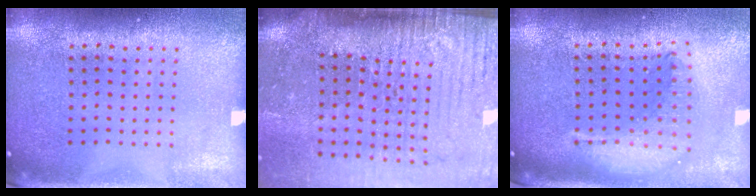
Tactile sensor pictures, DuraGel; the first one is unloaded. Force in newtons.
{"total": 5.1, "press": 4.3, "slide": 2.8}
{"total": 2.0, "press": 1.6, "slide": 1.2}